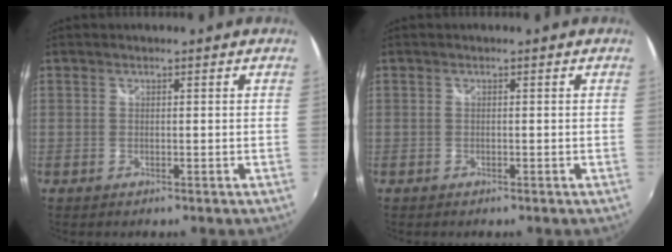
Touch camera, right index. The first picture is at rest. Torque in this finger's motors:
{"motor_torque": [0.13, -0.12, 0.03, 0.00]}